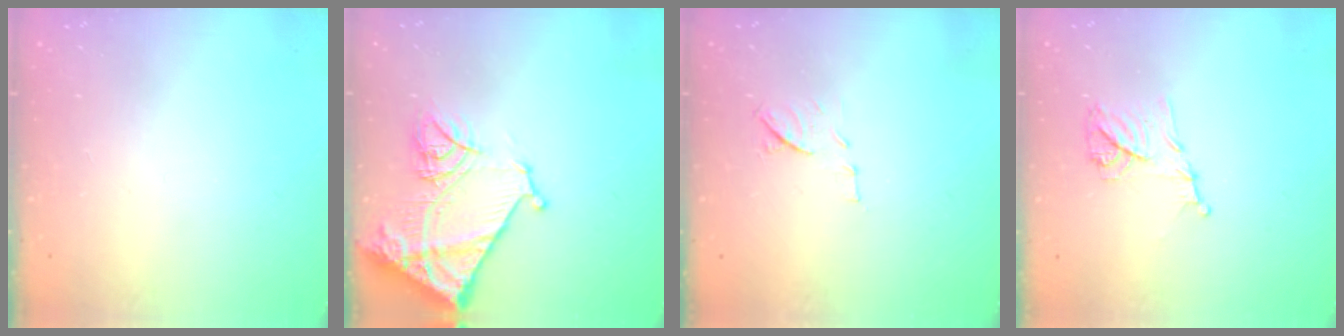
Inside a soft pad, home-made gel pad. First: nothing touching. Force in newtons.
{"total": 17.3, "press": 17.3, "slide": 1.6}
{"total": 8.6, "press": 8.5, "slide": 1.1}
{"total": 10.3, "press": 10.3, "slide": 0.5}